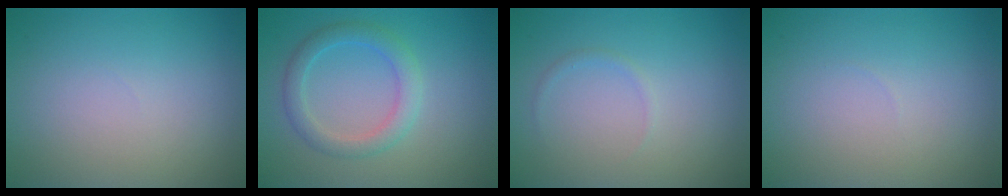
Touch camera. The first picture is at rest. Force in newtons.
{"total": 2.9, "press": 2.9, "slide": 0.1}
{"total": 0.7, "press": 0.7, "slide": 0.1}
{"total": 0.0}